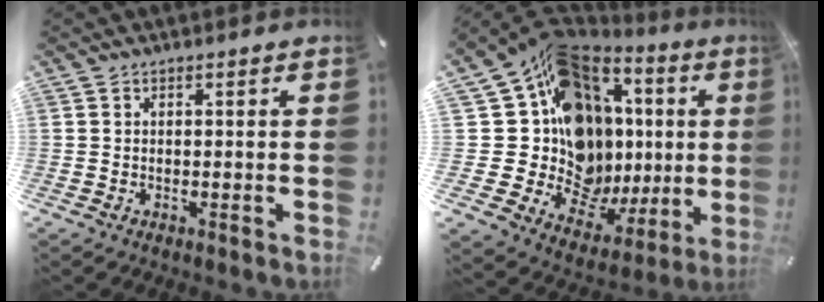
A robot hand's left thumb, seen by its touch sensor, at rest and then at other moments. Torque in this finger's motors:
{"motor_torque": [2.47, 2.54, 1.84, -0.93, 0.43]}